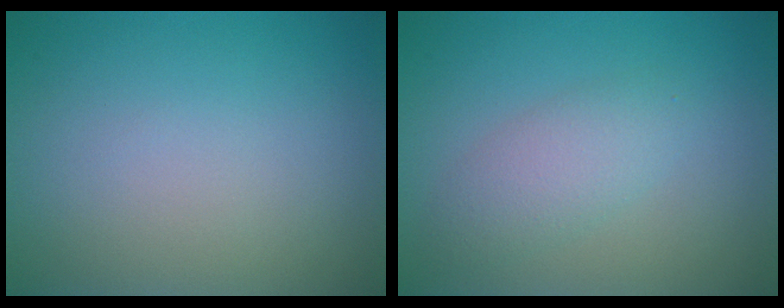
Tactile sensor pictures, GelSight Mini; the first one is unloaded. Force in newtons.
{"total": 2.7, "press": 2.7, "slide": 0.0}